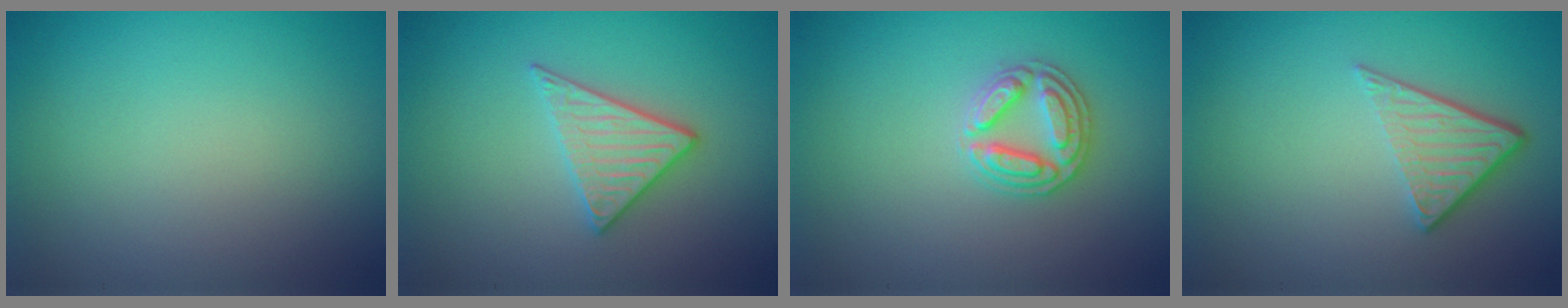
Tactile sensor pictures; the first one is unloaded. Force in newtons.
{"total": 3.2, "press": 3.0, "slide": 1.0}
{"total": 2.8, "press": 2.8, "slide": 0.3}
{"total": 3.7, "press": 2.6, "slide": 2.7}